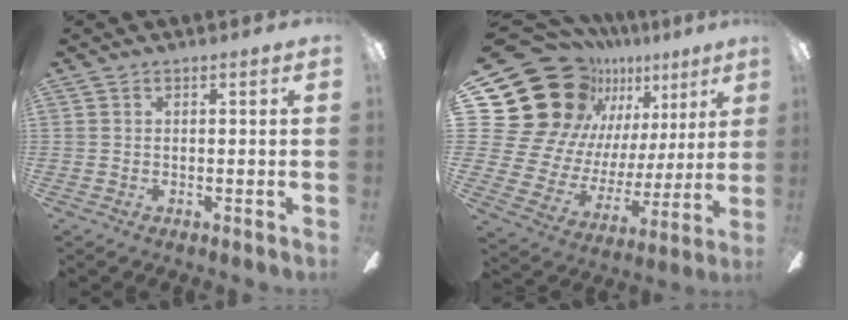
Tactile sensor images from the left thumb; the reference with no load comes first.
{"total": 25.3, "force": [13.2, 18.1, 11.7], "torque": [-0.220, -0.093, 0.277]}